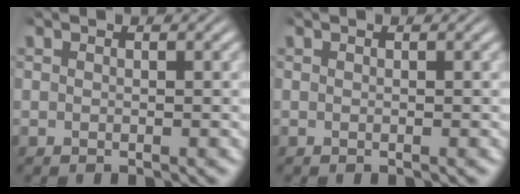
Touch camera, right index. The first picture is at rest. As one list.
[{"total": 0.0}]